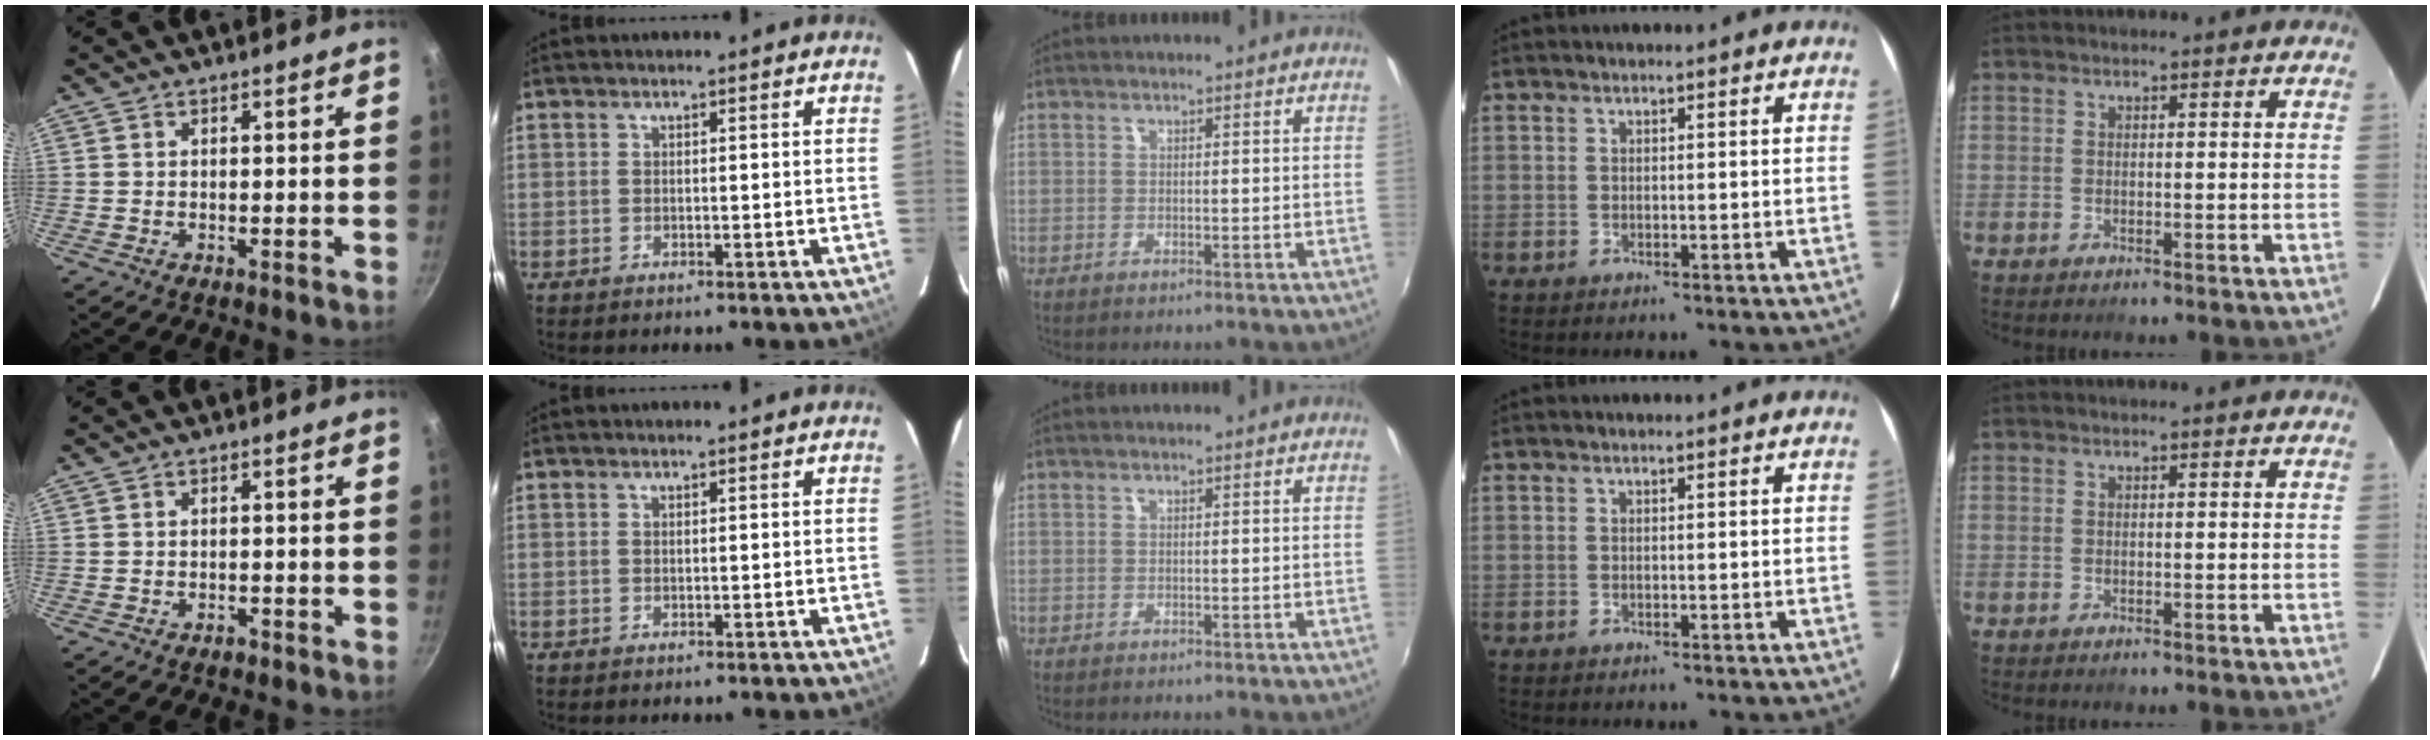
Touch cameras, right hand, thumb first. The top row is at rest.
{"thumb": {"total": 1.0, "force": [-0.8, 0.5, 0.4], "torque": [-0.007, 0.009, -0.009]}}